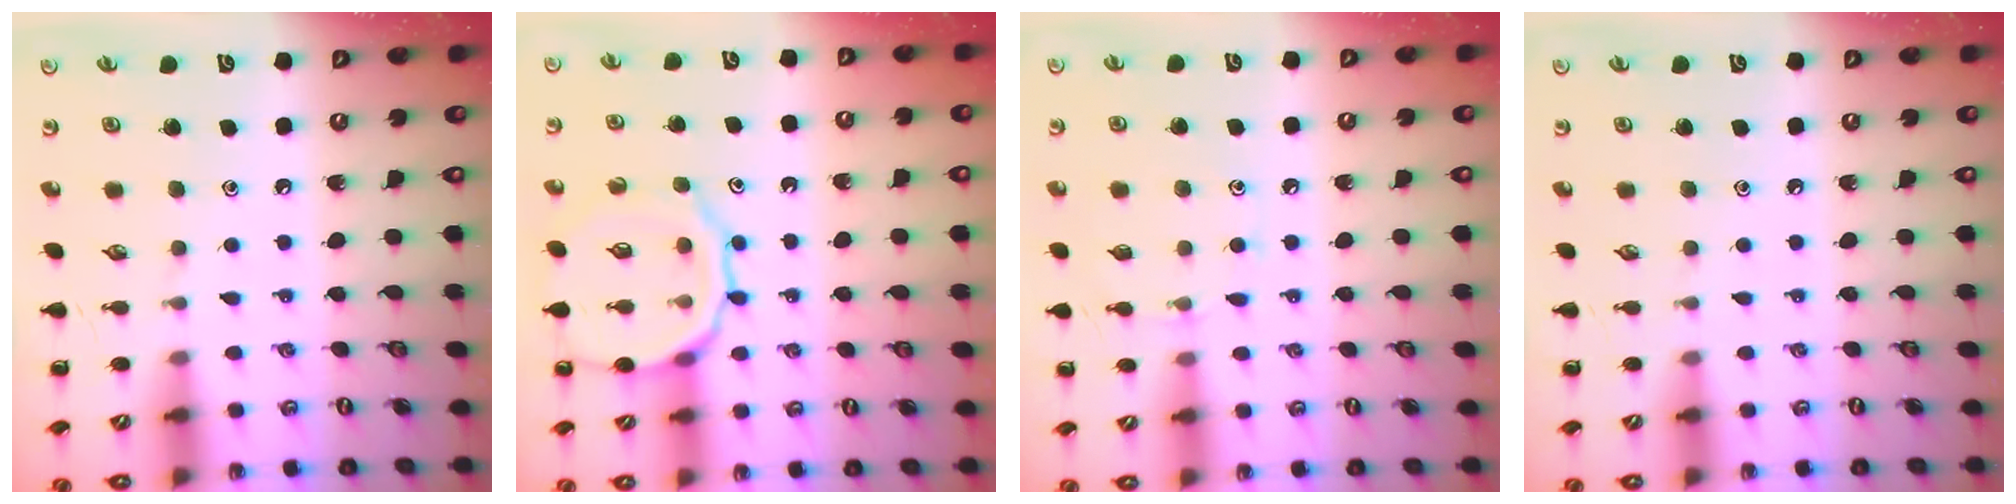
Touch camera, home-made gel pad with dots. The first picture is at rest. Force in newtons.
{"total": 12.1, "press": 12.1, "slide": 1.0}
{"total": 6.2, "press": 5.9, "slide": 1.6}
{"total": 0.0}